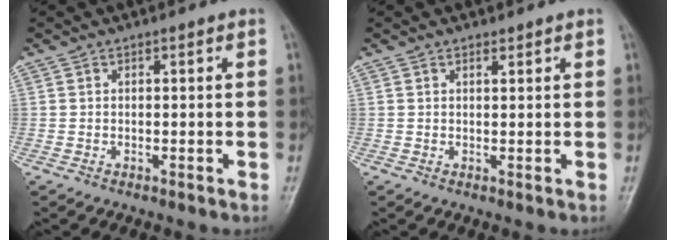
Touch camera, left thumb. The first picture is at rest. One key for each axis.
{"total": 1.0, "fx": 0.8, "fy": 0.5, "fz": 0.4, "tx": -0.004, "ty": -0.006, "tz": 0.010}